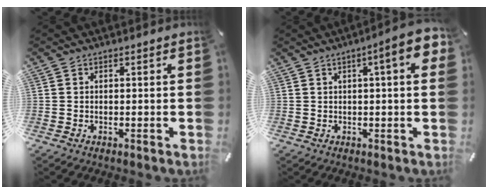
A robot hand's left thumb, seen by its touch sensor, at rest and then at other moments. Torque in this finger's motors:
{"motor_torque": [0.43, 0.46, 0.53, 0.22, 0.09]}